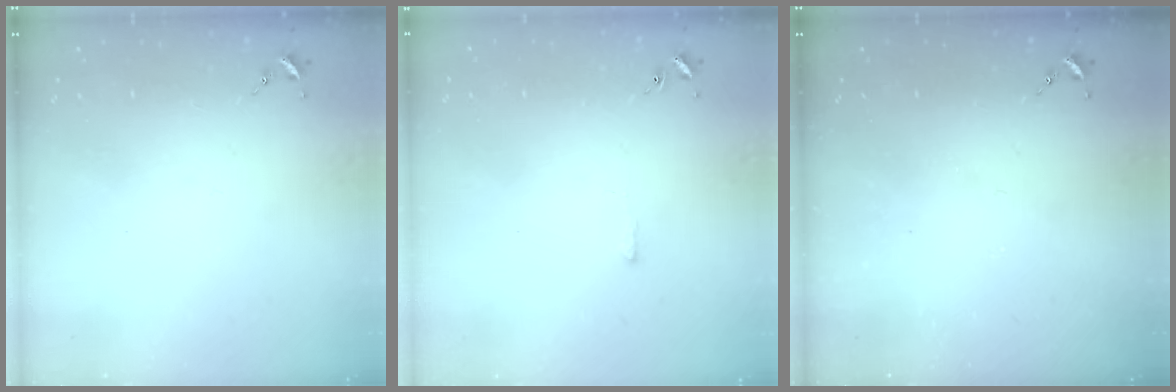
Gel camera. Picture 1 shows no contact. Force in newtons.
{"total": 2.6, "press": 2.6, "slide": 0.4}
{"total": 0.0}